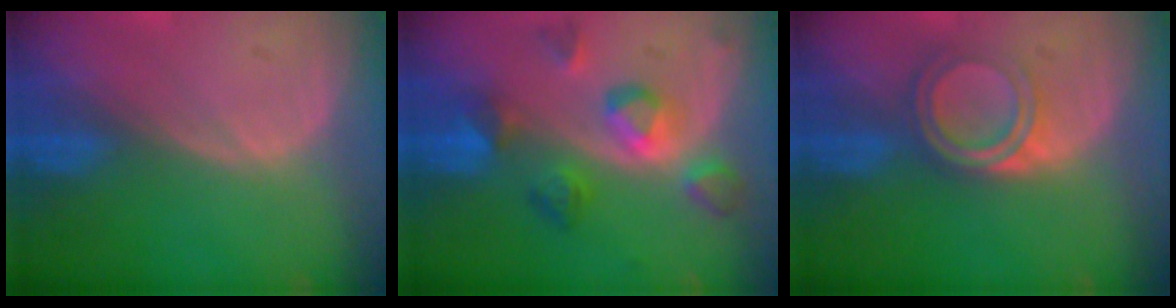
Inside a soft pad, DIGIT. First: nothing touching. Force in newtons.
{"total": 7.6, "press": 7.5, "slide": 1.4}
{"total": 5.2, "press": 4.8, "slide": 1.9}